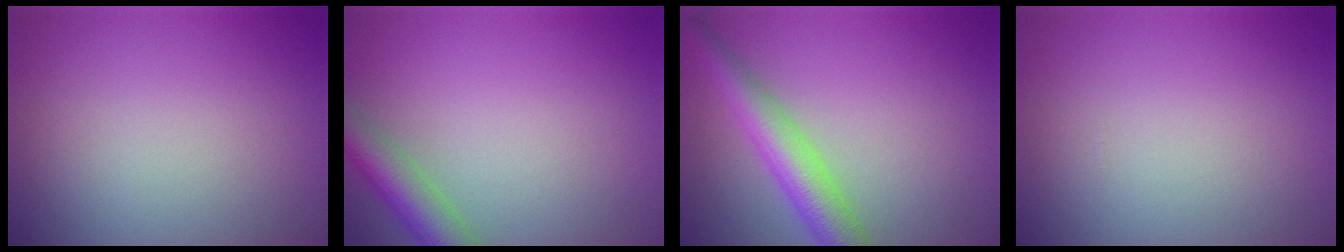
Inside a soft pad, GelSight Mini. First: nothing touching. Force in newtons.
{"total": 4.6, "press": 4.6, "slide": 0.2}
{"total": 5.3, "press": 5.3, "slide": 0.1}
{"total": 0.0}